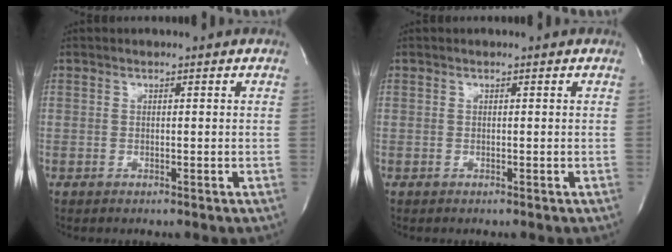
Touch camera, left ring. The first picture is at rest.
{"total": 0.0}